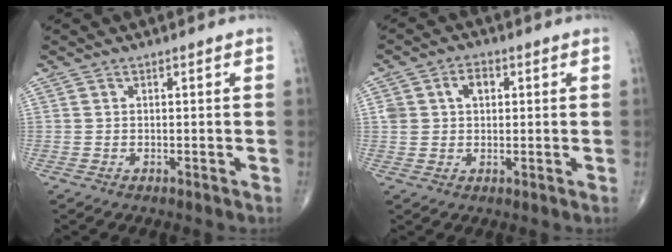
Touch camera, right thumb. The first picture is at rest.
{"total": 5.0, "force": [1.4, 3.6, 3.2], "torque": [-0.039, 0.007, 0.024]}